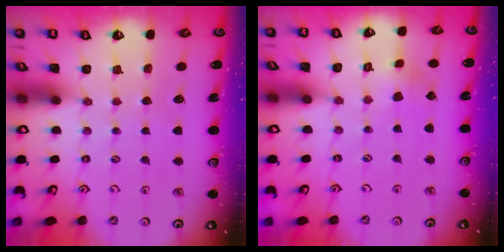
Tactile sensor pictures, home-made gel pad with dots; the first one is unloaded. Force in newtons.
{"total": 1.8, "press": 1.8, "slide": 0.3}